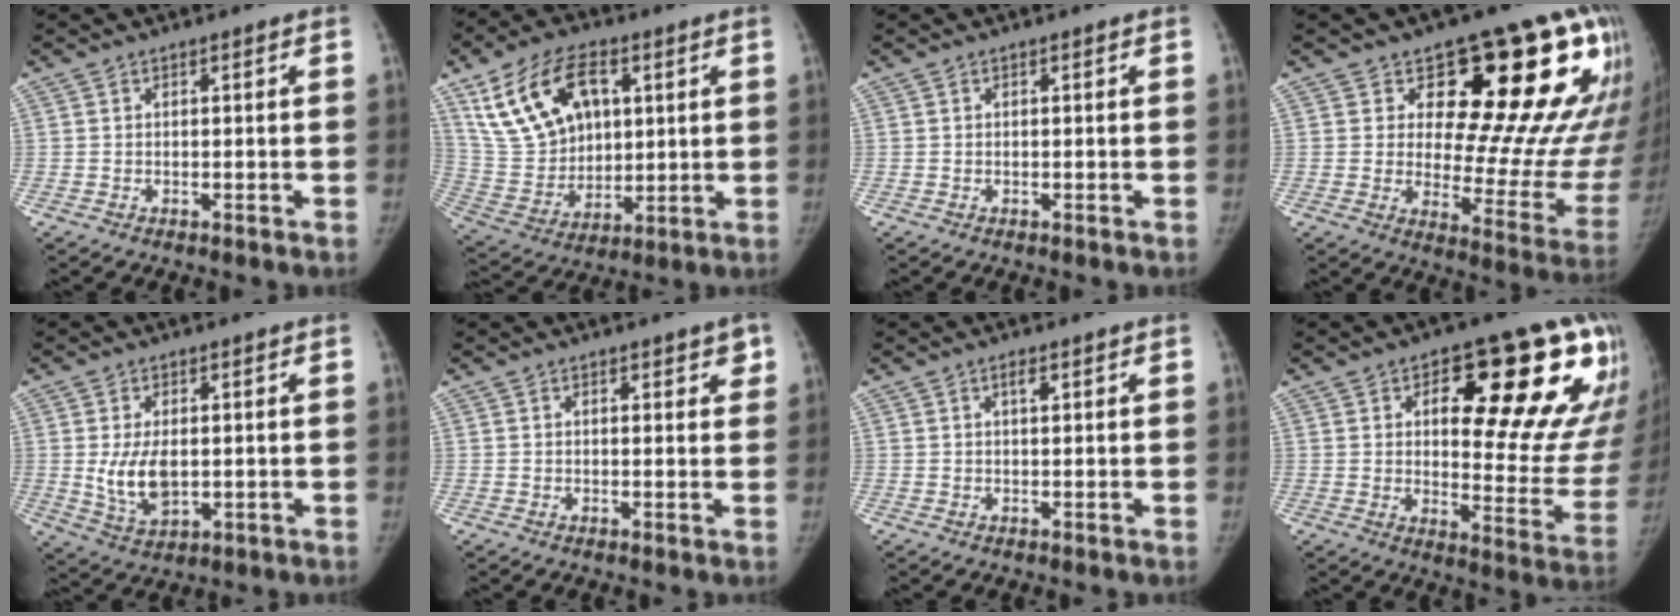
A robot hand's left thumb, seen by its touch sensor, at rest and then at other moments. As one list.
[{"total": 18.3, "force": [7.6, 11.9, 11.6], "torque": [-0.187, -0.016, 0.155]}, {"total": 0.0}, {"total": 22.5, "force": [11.0, 9.3, 17.3], "torque": [-0.173, -0.061, 0.156]}, {"total": 7.7, "force": [0.1, 4.4, 6.3], "torque": [-0.109, -0.012, 0.012]}, {"total": 2.2, "force": [1.2, 1.1, 1.5], "torque": [-0.003, -0.003, 0.012]}, {"total": 2.7, "force": [1.2, 1.0, 2.1], "torque": [-0.037, 0.000, 0.022]}, {"total": 25.8, "force": [10.7, 10.3, 21.1], "torque": [-0.213, -0.019, 0.151]}]